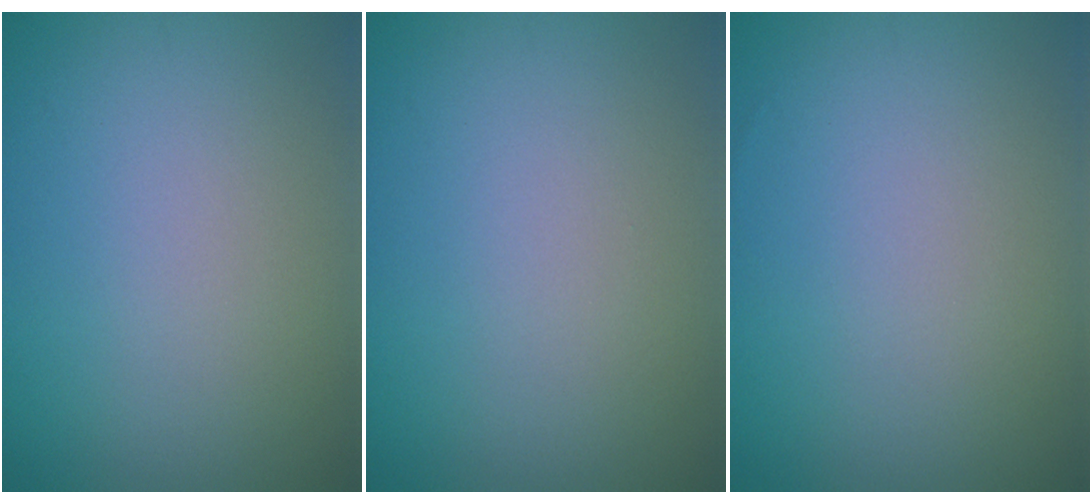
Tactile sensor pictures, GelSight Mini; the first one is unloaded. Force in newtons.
{"total": 0.0}
{"total": 0.0}